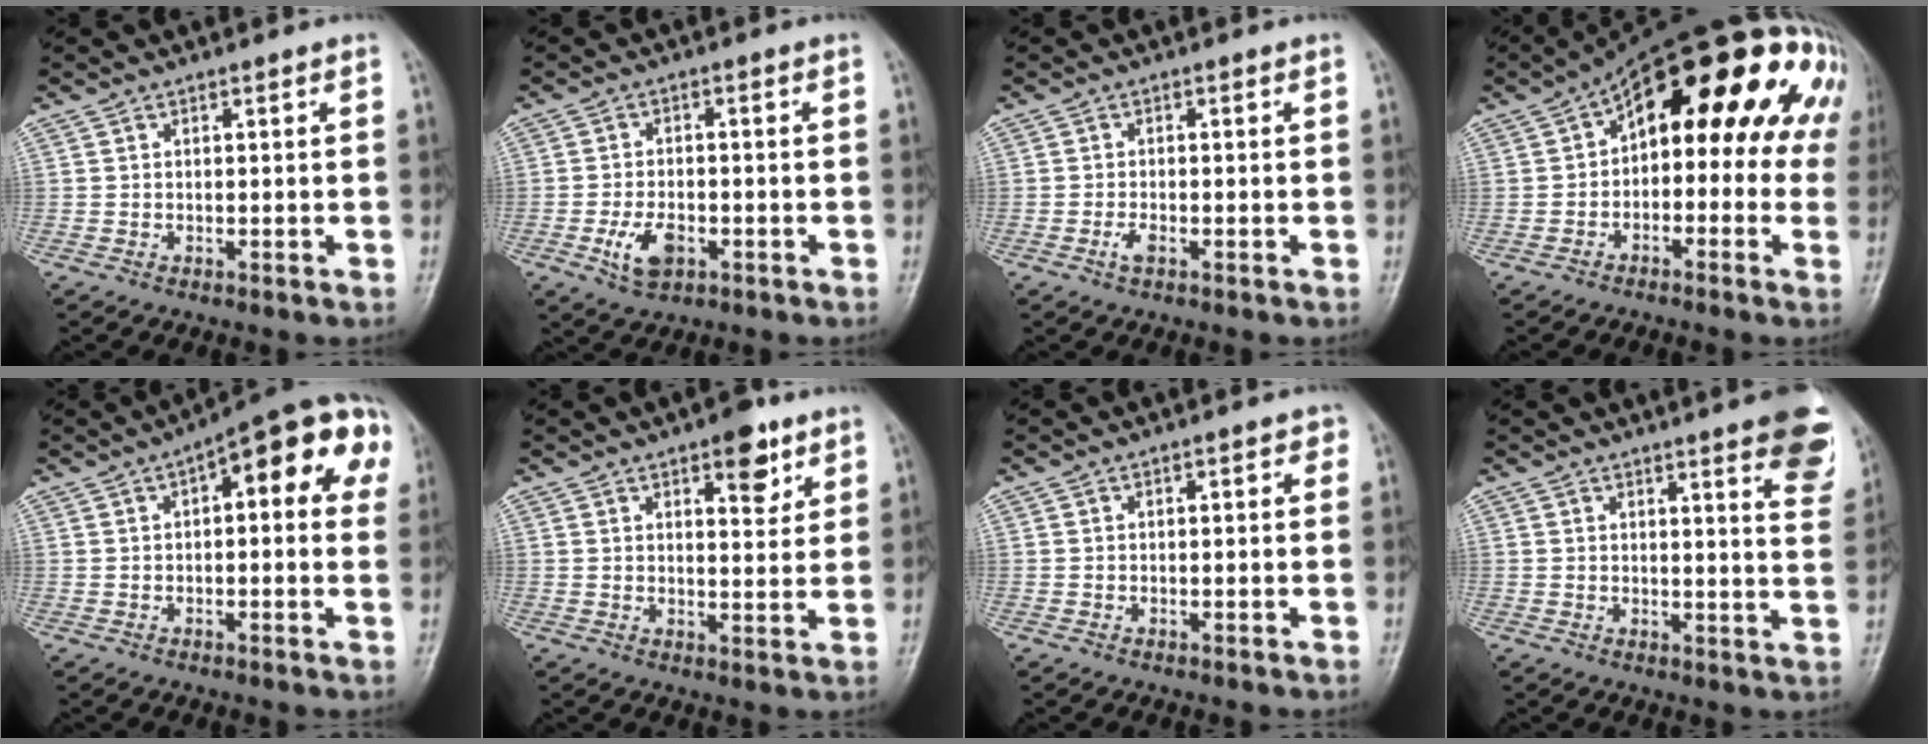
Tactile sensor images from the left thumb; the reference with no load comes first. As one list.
[{"total": 5.7, "force": [-2.5, 3.3, 3.9], "torque": [-0.073, 0.007, -0.042]}, {"total": 1.7, "force": [-1.1, 0.7, 1.1], "torque": [-0.029, 0.004, -0.022]}, {"total": 20.9, "force": [3.8, 10.8, 17.5], "torque": [-0.192, 0.048, 0.035]}, {"total": 15.7, "force": [4.9, 6.1, 13.6], "torque": [-0.139, 0.025, 0.046]}, {"total": 6.7, "force": [3.9, 2.9, 4.6], "torque": [-0.040, -0.021, 0.048]}, {"total": 1.6, "force": [0.5, 0.9, 1.3], "torque": [-0.006, 0.003, 0.001]}, {"total": 12.5, "force": [7.8, 2.5, 9.4], "torque": [-0.087, -0.034, 0.080]}]